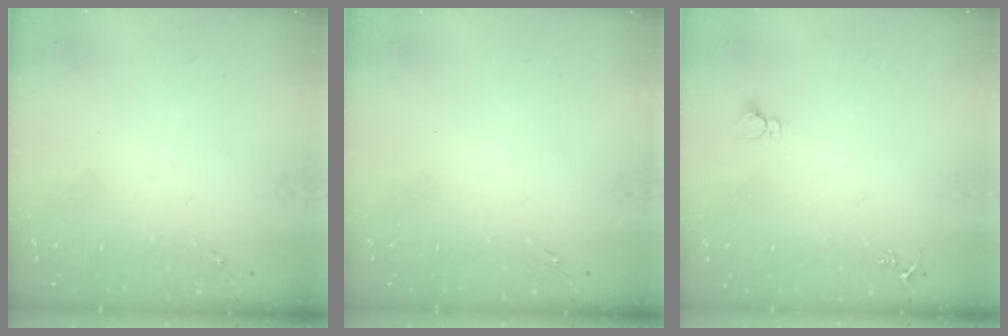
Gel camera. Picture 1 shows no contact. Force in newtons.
{"total": 0.0}
{"total": 2.9, "press": 2.9, "slide": 0.1}